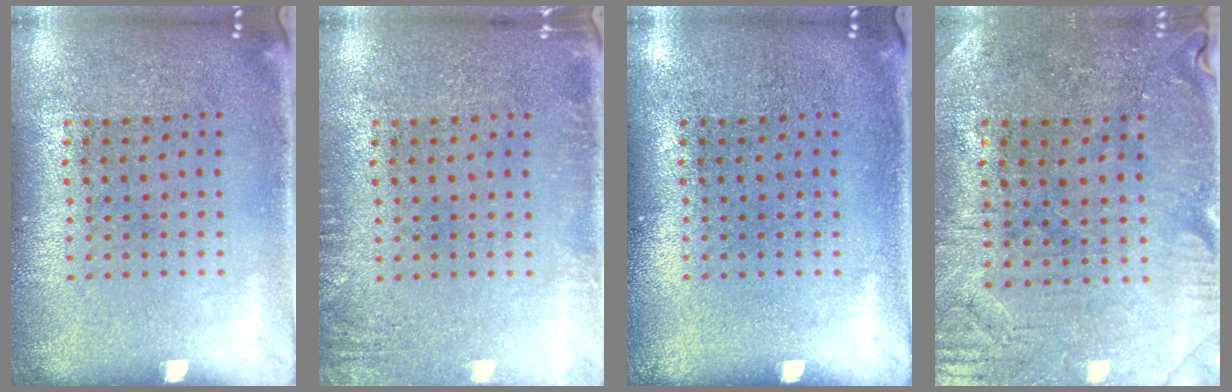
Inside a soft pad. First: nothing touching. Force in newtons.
{"total": 1.6, "press": 1.6, "slide": 0.2}
{"total": 0.0}
{"total": 0.8, "press": 0.6, "slide": 0.5}